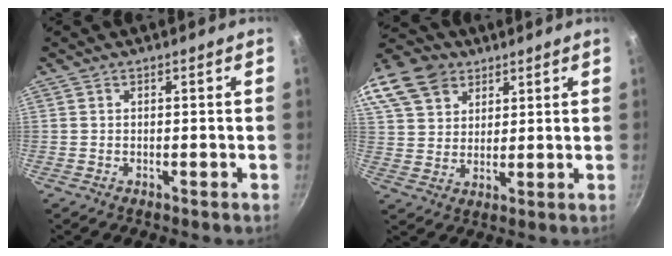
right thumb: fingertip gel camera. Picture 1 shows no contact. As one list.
[{"total": 20.8, "force": [11.8, 14.6, 8.9], "torque": [-0.217, 0.026, 0.224]}]